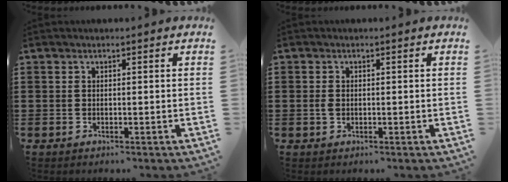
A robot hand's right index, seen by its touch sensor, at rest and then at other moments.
{"total": 1.1, "force": [-0.1, 0.8, 0.9], "torque": [-0.018, 0.003, -0.003]}